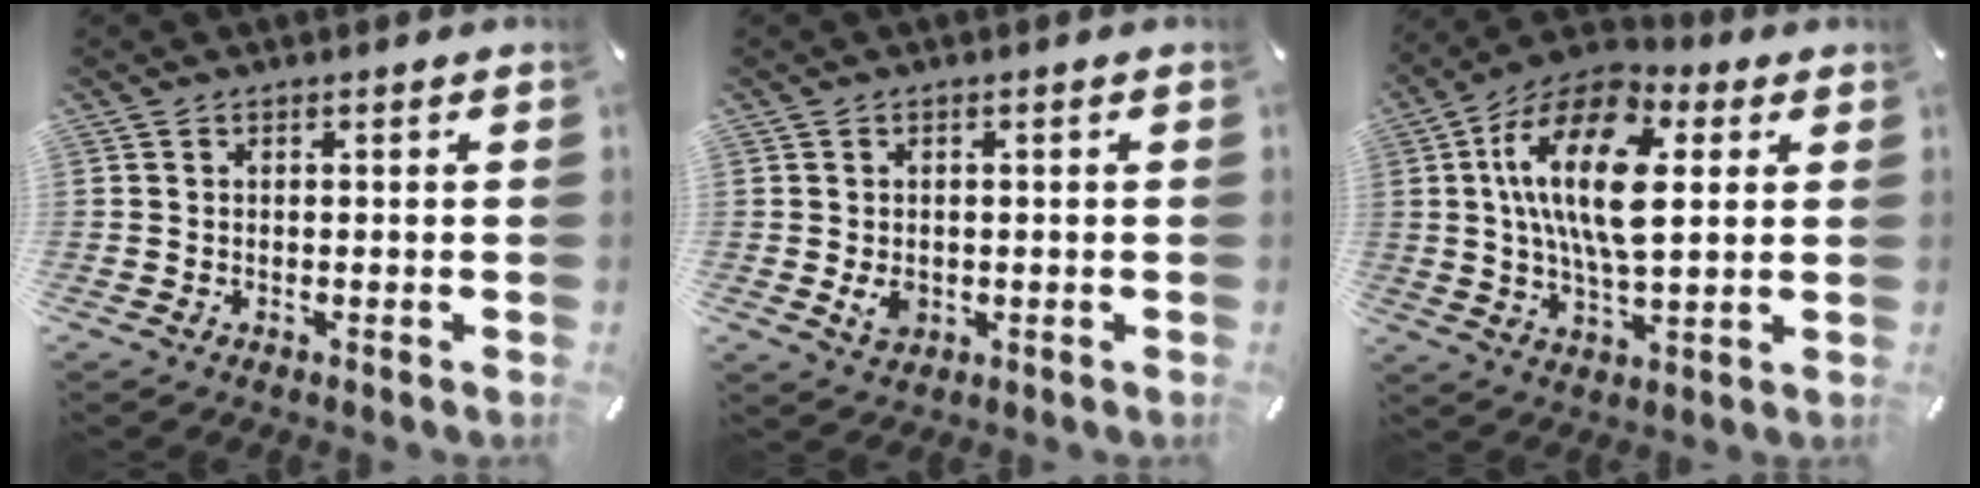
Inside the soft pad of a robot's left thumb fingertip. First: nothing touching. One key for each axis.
{"total": 3.3, "fx": -0.4, "fy": 2.6, "fz": 2.0, "tx": -0.035, "ty": -0.001, "tz": -0.010}
{"total": 18.8, "fx": 4.3, "fy": 9.7, "fz": 15.5, "tx": -0.316, "ty": 0.003, "tz": 0.069}